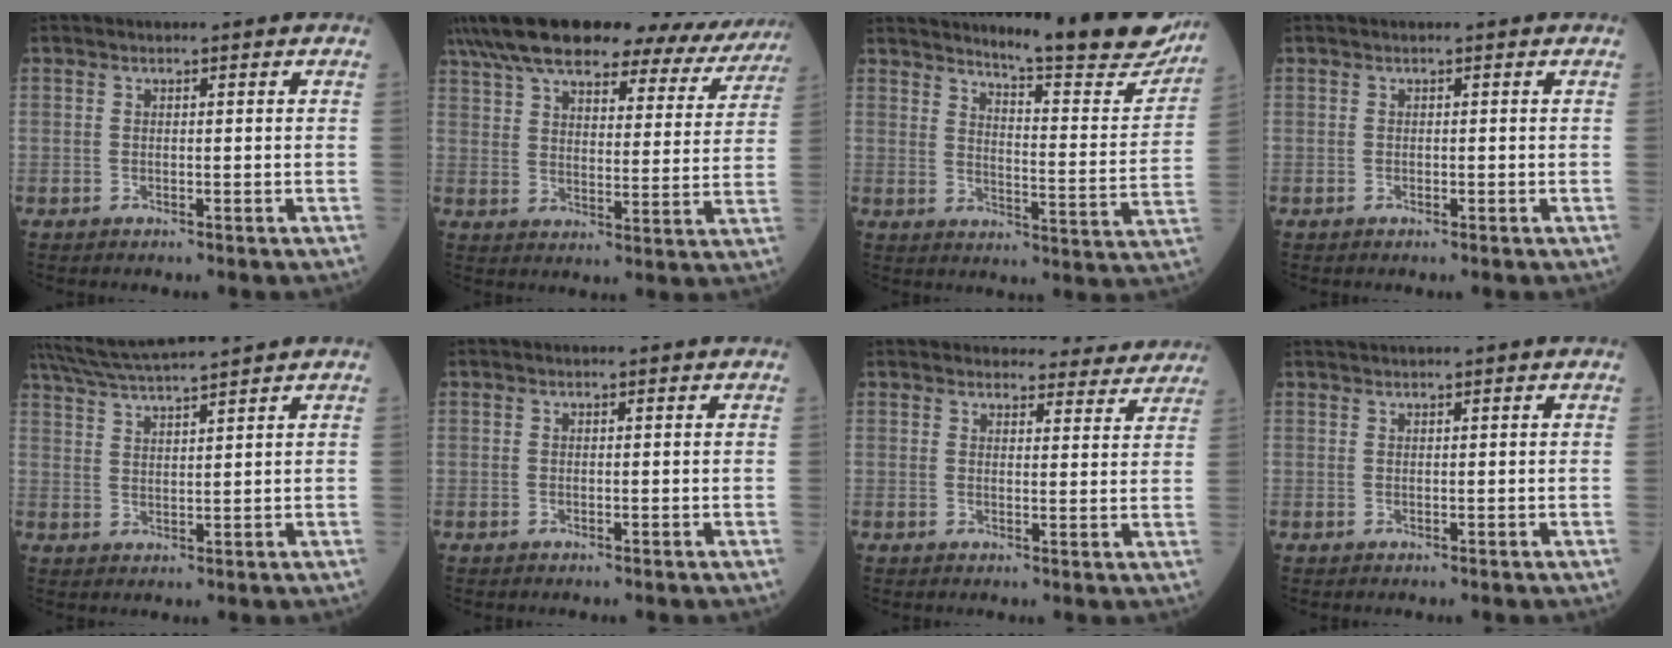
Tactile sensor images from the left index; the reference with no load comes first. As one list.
[{"total": 28.5, "force": [24.7, 7.6, 12.1], "torque": [-0.211, 0.005, 0.317]}, {"total": 18.6, "force": [16.8, 1.1, 7.9], "torque": [-0.106, -0.077, 0.205]}, {"total": 0.0}, {"total": 9.0, "force": [8.2, -1.3, 3.4], "torque": [-0.067, 0.022, 0.143]}, {"total": 0.0}, {"total": 9.5, "force": [9.1, 2.4, 1.2], "torque": [0.014, -0.003, 0.089]}, {"total": 2.4, "force": [2.2, -0.6, 0.9], "torque": [-0.011, 0.022, 0.044]}]